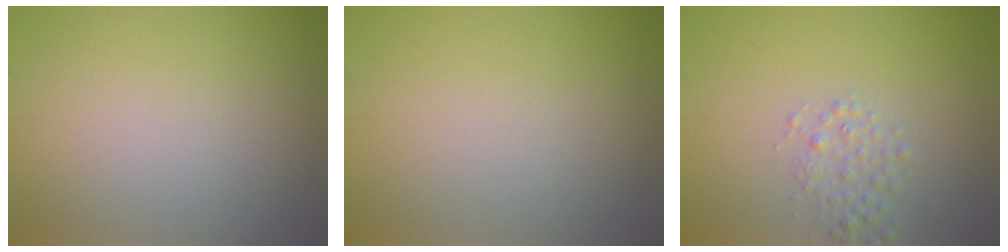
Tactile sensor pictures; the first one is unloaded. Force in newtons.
{"total": 0.0}
{"total": 1.8, "press": 1.8, "slide": 0.1}